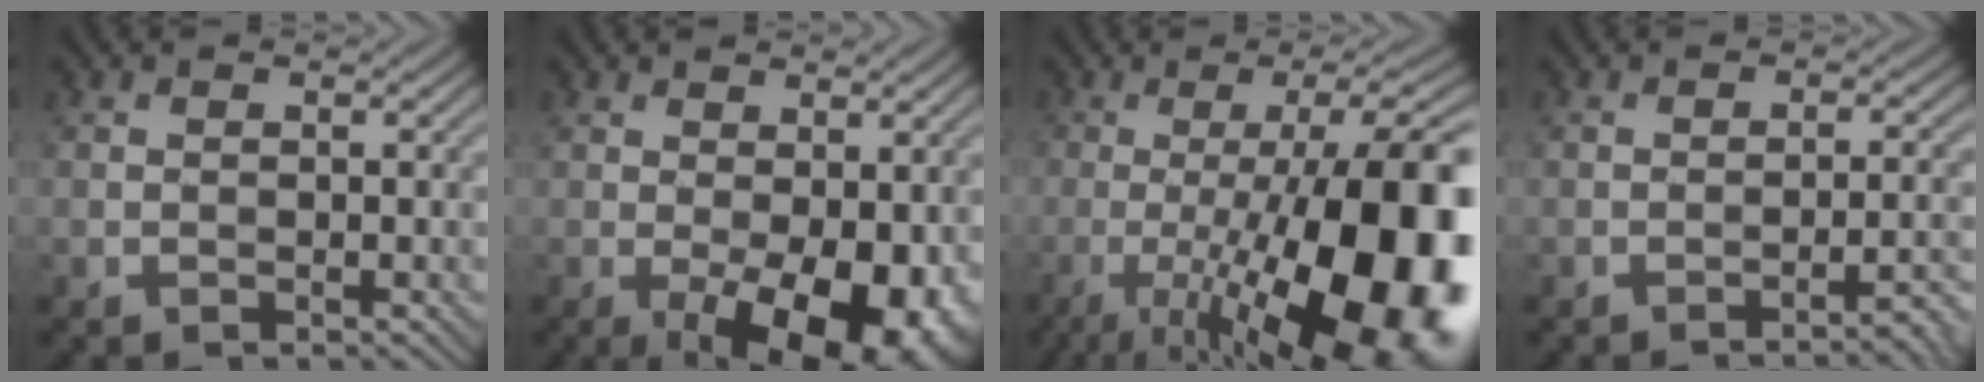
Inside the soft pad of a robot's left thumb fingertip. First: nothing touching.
{"total": 10.3, "force": [-2.8, 4.9, 8.7], "torque": [-0.122, -0.013, -0.030]}
{"total": 20.6, "force": [-5.6, 6.3, 18.7], "torque": [-0.235, 0.011, -0.084]}
{"total": 3.4, "force": [-2.3, 0.5, 2.5], "torque": [-0.028, 0.015, -0.041]}